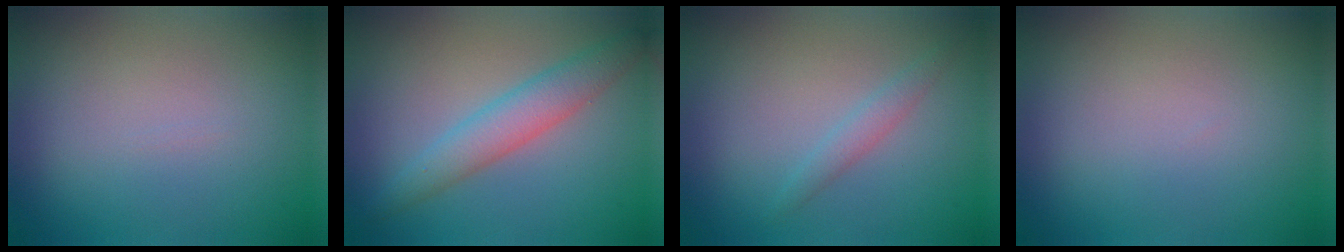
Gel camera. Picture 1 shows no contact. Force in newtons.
{"total": 3.6, "press": 3.6, "slide": 0.1}
{"total": 1.1, "press": 1.1, "slide": 0.1}
{"total": 0.0}